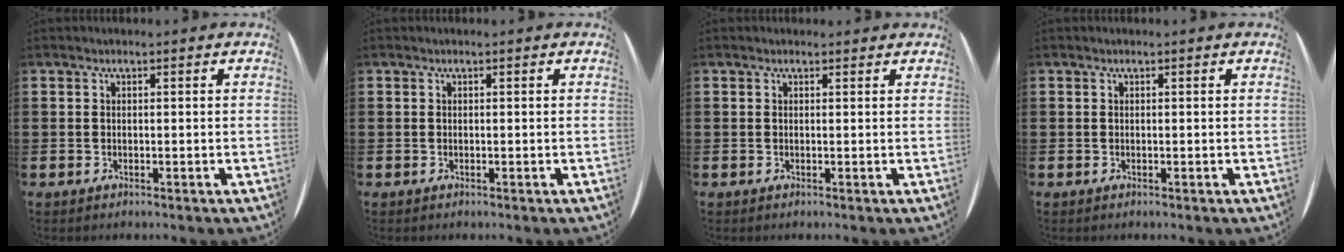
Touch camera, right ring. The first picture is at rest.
{"total": 0.0}
{"total": 0.0}
{"total": 0.0}